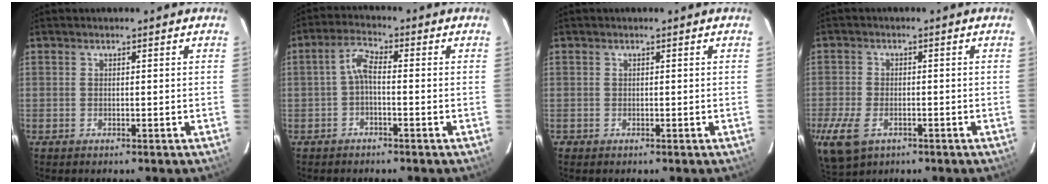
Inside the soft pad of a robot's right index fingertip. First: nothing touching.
{"total": 3.2, "force": [-0.9, 1.1, 2.8], "torque": [-0.064, 0.012, -0.021]}
{"total": 0.6, "force": [-0.2, 0.5, -0.1], "torque": [0.001, 0.001, -0.004]}
{"total": 9.9, "force": [-4.7, 6.1, 6.2], "torque": [-0.162, -0.026, -0.082]}